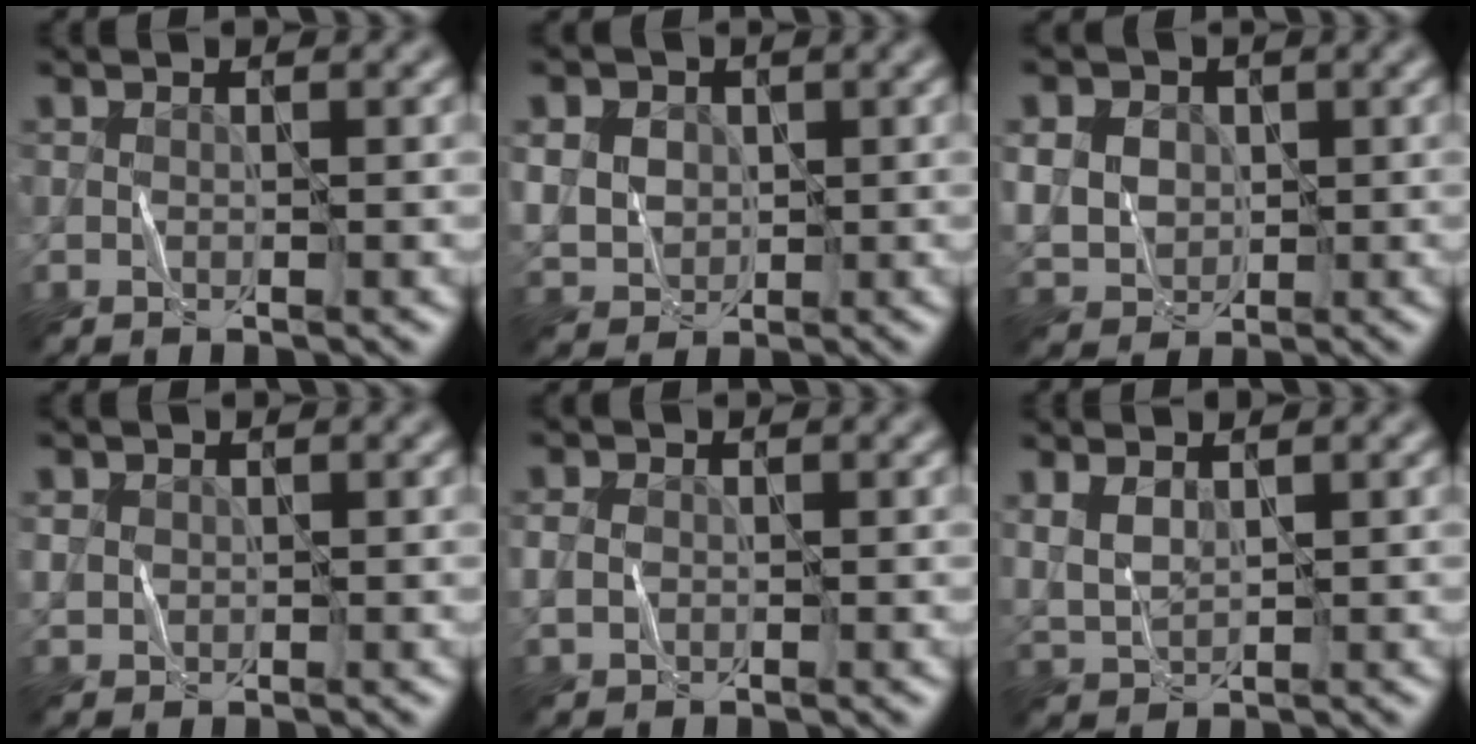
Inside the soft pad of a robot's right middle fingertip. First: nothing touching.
{"total": 7.9, "force": [2.1, 6.7, 3.5], "torque": [-0.077, 0.024, 0.022]}
{"total": 9.7, "force": [2.5, 8.3, 4.4], "torque": [-0.093, 0.026, 0.026]}
{"total": 1.1, "force": [0.3, 1.1, 0.1], "torque": [-0.005, -0.004, 0.010]}
{"total": 1.2, "force": [-0.3, 1.1, 0.4], "torque": [-0.010, -0.002, -0.006]}
{"total": 2.0, "force": [0.9, 1.2, 1.3], "torque": [-0.035, -0.002, 0.026]}